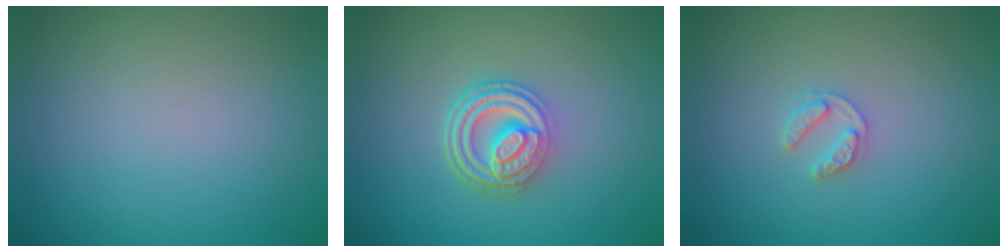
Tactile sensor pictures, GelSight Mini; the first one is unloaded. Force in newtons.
{"total": 4.9, "press": 3.6, "slide": 3.3}
{"total": 1.6, "press": 1.6, "slide": 0.3}